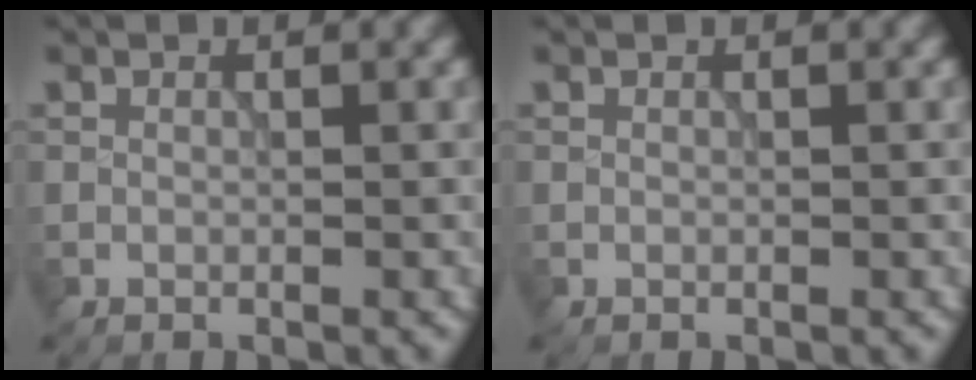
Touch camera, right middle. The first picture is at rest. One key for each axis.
{"total": 0.0}